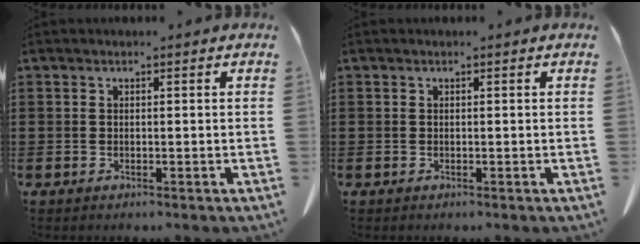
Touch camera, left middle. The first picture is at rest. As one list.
[{"total": 0.0}]